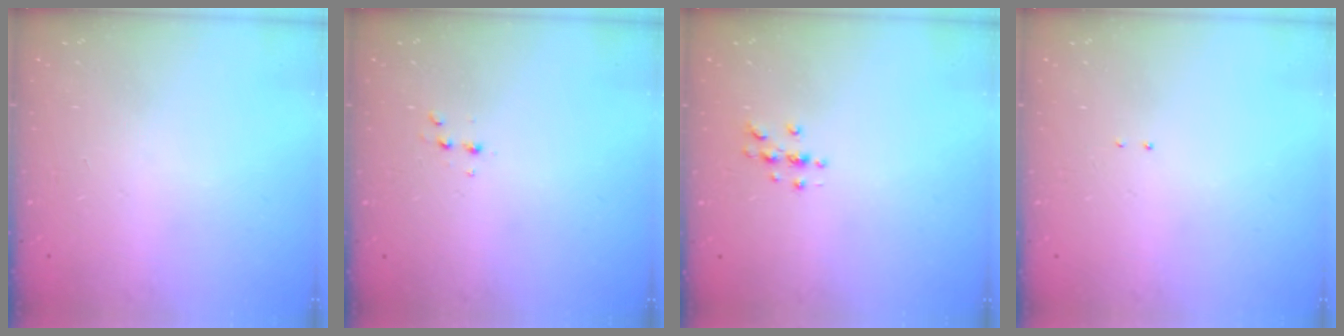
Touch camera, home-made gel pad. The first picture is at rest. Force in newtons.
{"total": 2.6, "press": 2.5, "slide": 0.8}
{"total": 3.4, "press": 3.4, "slide": 0.4}
{"total": 1.3, "press": 1.2, "slide": 0.6}